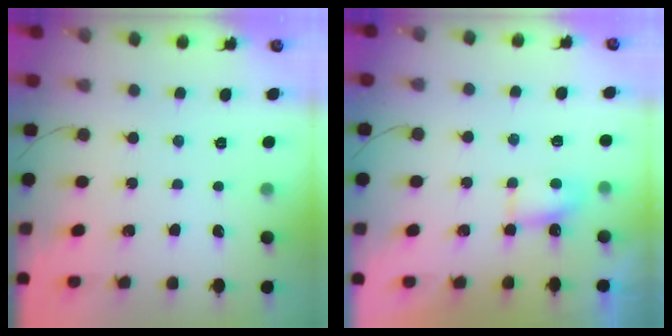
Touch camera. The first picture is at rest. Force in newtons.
{"total": 4.6, "press": 4.5, "slide": 0.8}